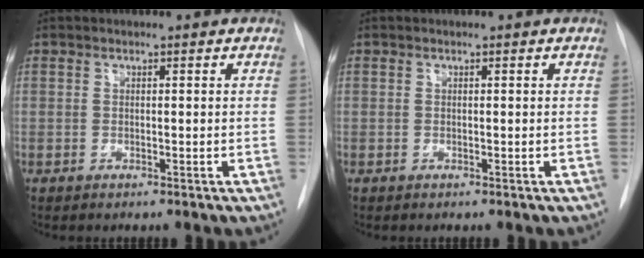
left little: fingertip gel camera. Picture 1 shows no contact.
{"total": 0.0}